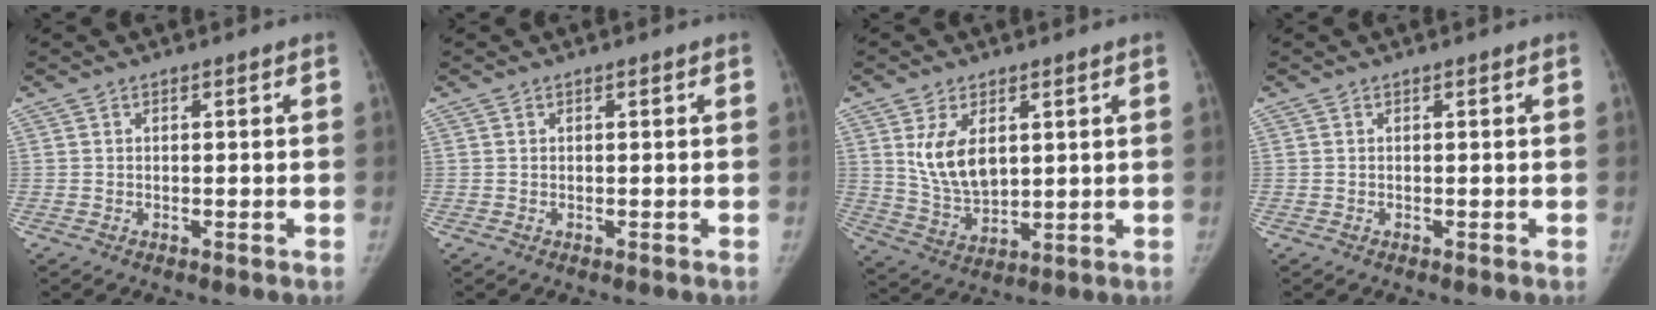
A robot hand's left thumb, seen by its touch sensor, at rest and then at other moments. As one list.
[{"total": 0.0}, {"total": 9.9, "force": [3.0, 6.0, 7.3], "torque": [-0.112, -0.019, 0.072]}, {"total": 0.0}]